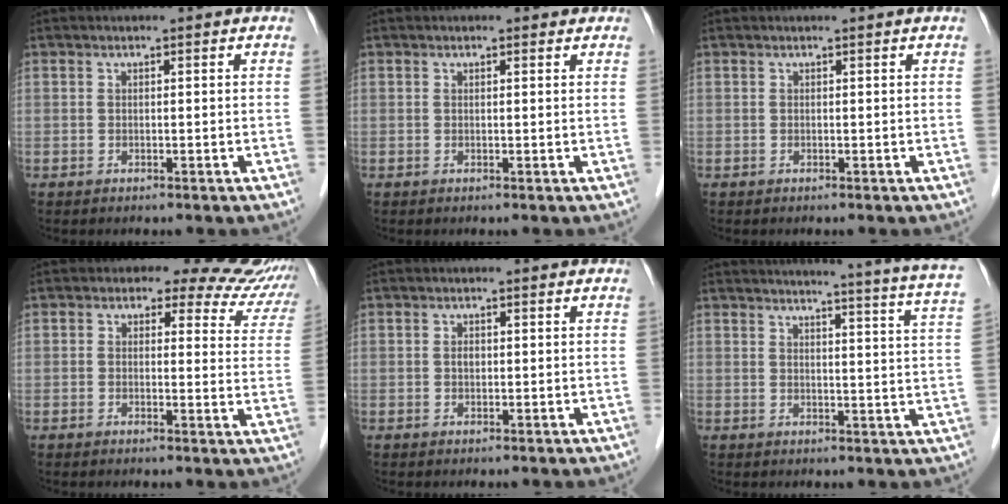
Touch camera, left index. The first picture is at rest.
{"total": 0.9, "force": [0.7, 0.5, 0.3], "torque": [-0.008, -0.001, 0.006]}
{"total": 0.0}
{"total": 12.6, "force": [10.9, 5.2, 3.6], "torque": [-0.008, -0.010, 0.089]}
{"total": 1.1, "force": [0.1, 0.8, 0.7], "torque": [-0.015, 0.003, 0.002]}
{"total": 16.8, "force": [15.4, -1.4, 6.6], "torque": [-0.093, -0.079, 0.163]}